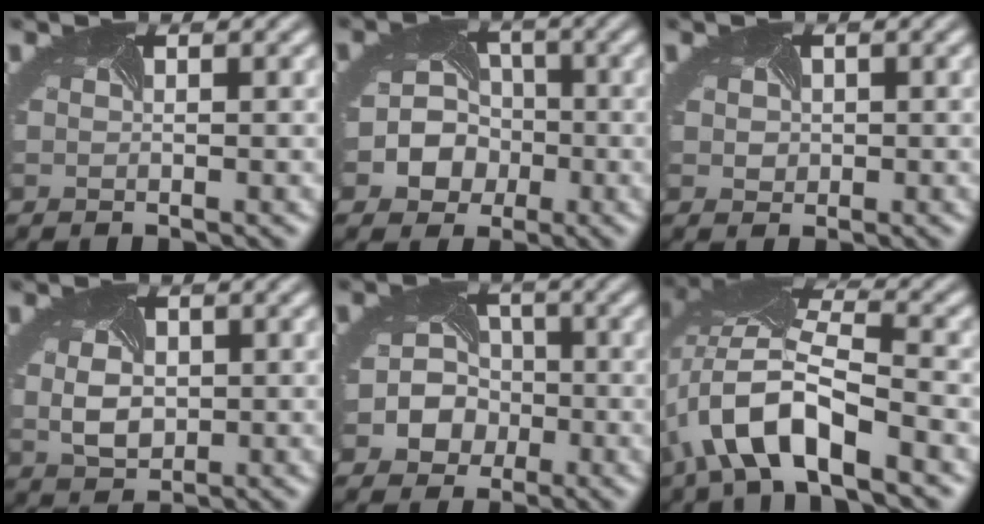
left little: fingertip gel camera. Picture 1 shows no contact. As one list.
[{"total": 6.4, "force": [-1.8, 5.7, 2.3], "torque": [-0.035, 0.002, -0.047]}, {"total": 1.7, "force": [0.4, 1.6, 0.6], "torque": [-0.015, 0.001, 0.005]}, {"total": 3.4, "force": [0.1, 2.6, 2.2], "torque": [-0.053, -0.004, 0.012]}, {"total": 5.8, "force": [-1.7, 5.1, 2.0], "torque": [-0.024, 0.005, -0.045]}, {"total": 8.3, "force": [-4.1, 3.0, 6.6], "torque": [-0.138, 0.006, -0.079]}]